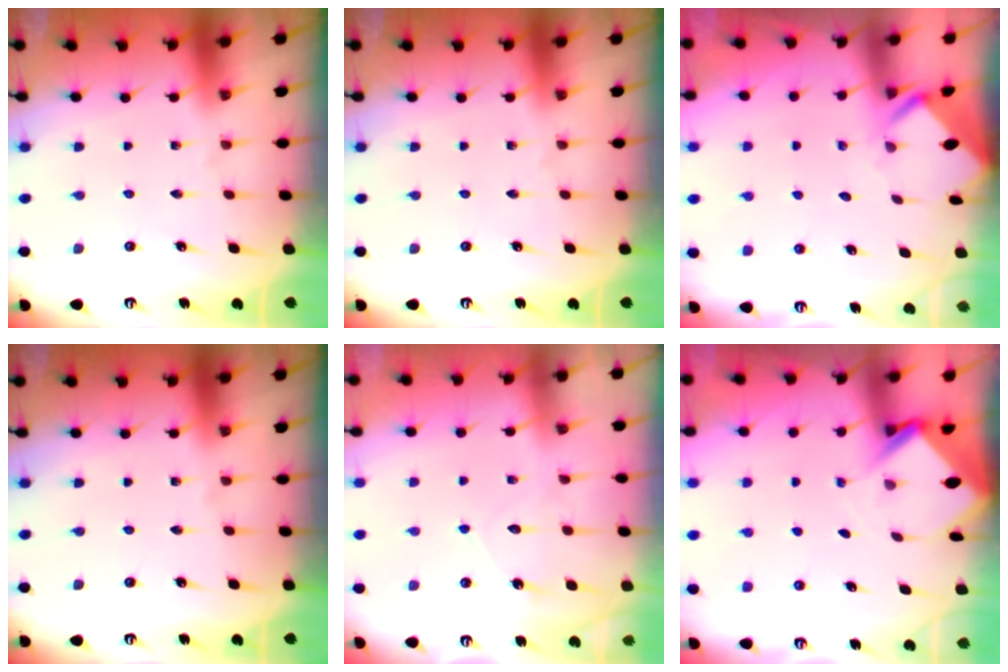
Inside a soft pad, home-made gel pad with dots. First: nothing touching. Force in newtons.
{"total": 0.0}
{"total": 3.3, "press": 3.3, "slide": 0.1}
{"total": 0.0}
{"total": 8.6, "press": 8.6, "slide": 0.8}
{"total": 3.1, "press": 3.1, "slide": 0.2}